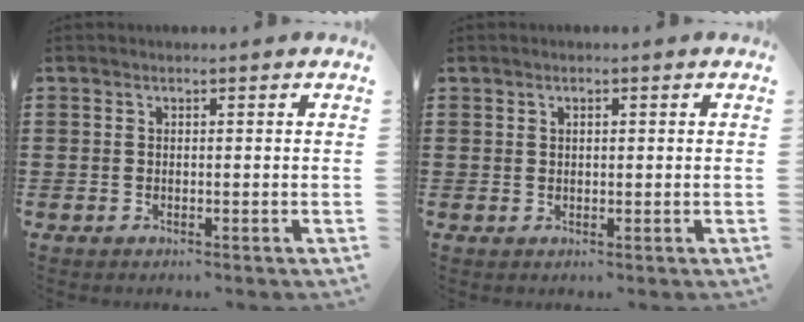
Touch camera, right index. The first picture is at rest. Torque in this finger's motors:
{"motor_torque": [-0.08, -0.01, -0.03, -0.01]}